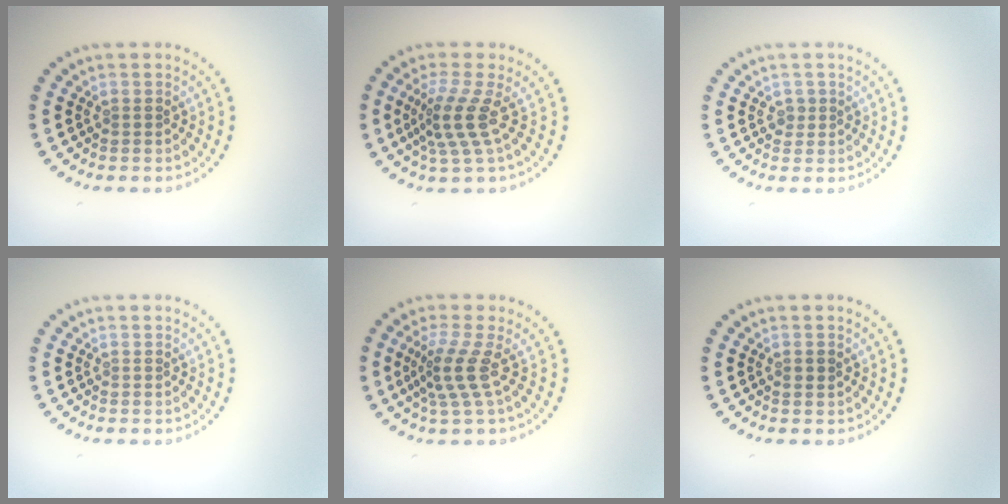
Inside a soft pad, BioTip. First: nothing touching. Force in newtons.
{"total": 3.5, "press": 2.5, "slide": 2.5}
{"total": 0.9, "press": 0.8, "slide": 0.5}
{"total": 0.0}
{"total": 3.1, "press": 2.2, "slide": 2.1}
{"total": 0.8, "press": 0.7, "slide": 0.2}